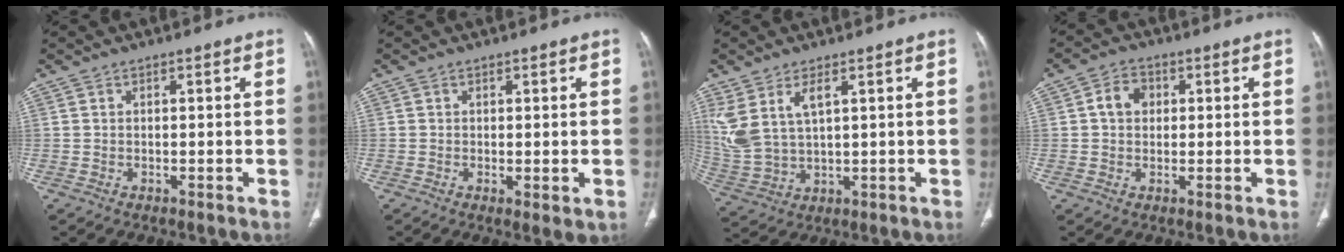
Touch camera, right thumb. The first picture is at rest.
{"total": 2.2, "force": [-0.3, 0.7, 2.0], "torque": [-0.033, -0.010, -0.002]}
{"total": 9.6, "force": [4.0, 4.5, 7.4], "torque": [-0.173, -0.012, 0.096]}
{"total": 4.6, "force": [0.8, 3.7, 2.7], "torque": [-0.034, 0.009, 0.010]}